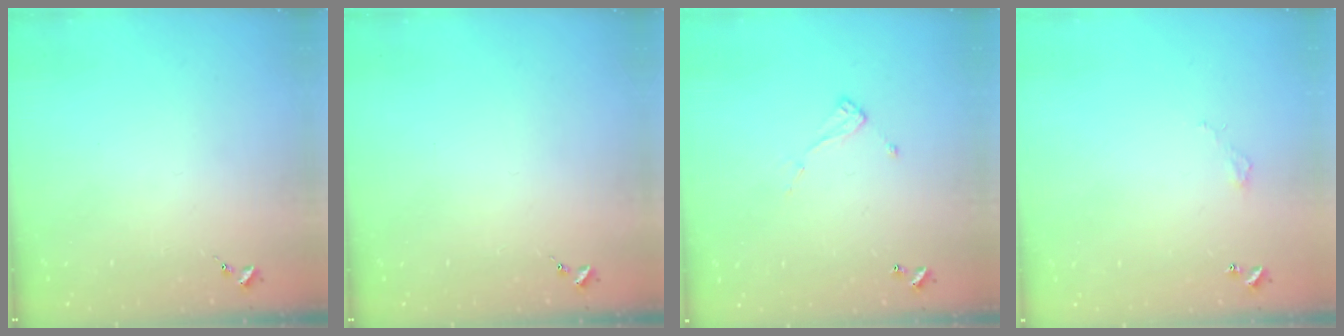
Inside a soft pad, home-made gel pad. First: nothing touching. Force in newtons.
{"total": 0.0}
{"total": 6.9, "press": 6.9, "slide": 0.3}
{"total": 2.8, "press": 2.8, "slide": 0.2}